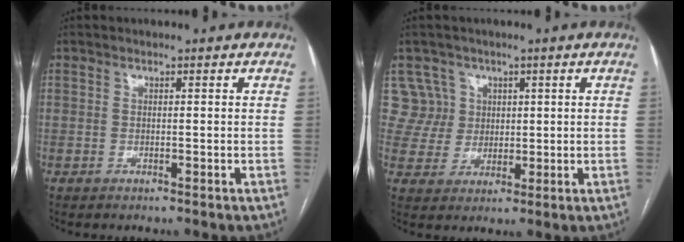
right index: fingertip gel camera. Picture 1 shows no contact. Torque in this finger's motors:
{"motor_torque": [-0.42, 0.38, -0.19, -0.05]}